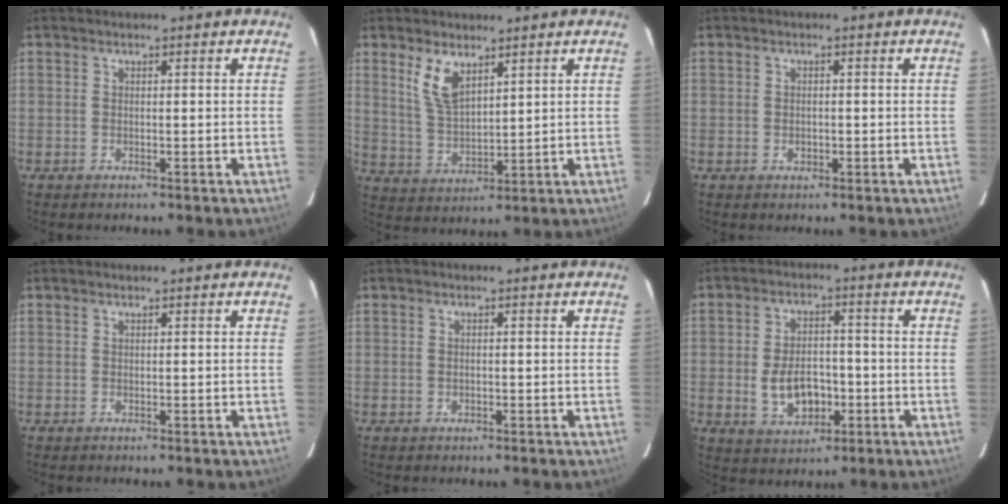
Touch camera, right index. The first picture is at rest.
{"total": 7.4, "force": [4.4, 3.3, 5.0], "torque": [-0.096, -0.002, 0.094]}
{"total": 1.2, "force": [-0.3, 1.0, 0.6], "torque": [-0.009, 0.001, -0.003]}
{"total": 0.0}
{"total": 0.6, "force": [-0.1, 0.5, 0.3], "torque": [-0.005, 0.001, -0.001]}
{"total": 9.0, "force": [-2.1, 5.7, 6.6], "torque": [-0.135, 0.006, -0.022]}